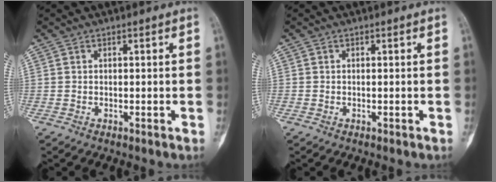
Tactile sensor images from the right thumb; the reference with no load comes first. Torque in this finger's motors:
{"motor_torque": [-0.12, -0.11, -0.18, -0.25, -0.01]}